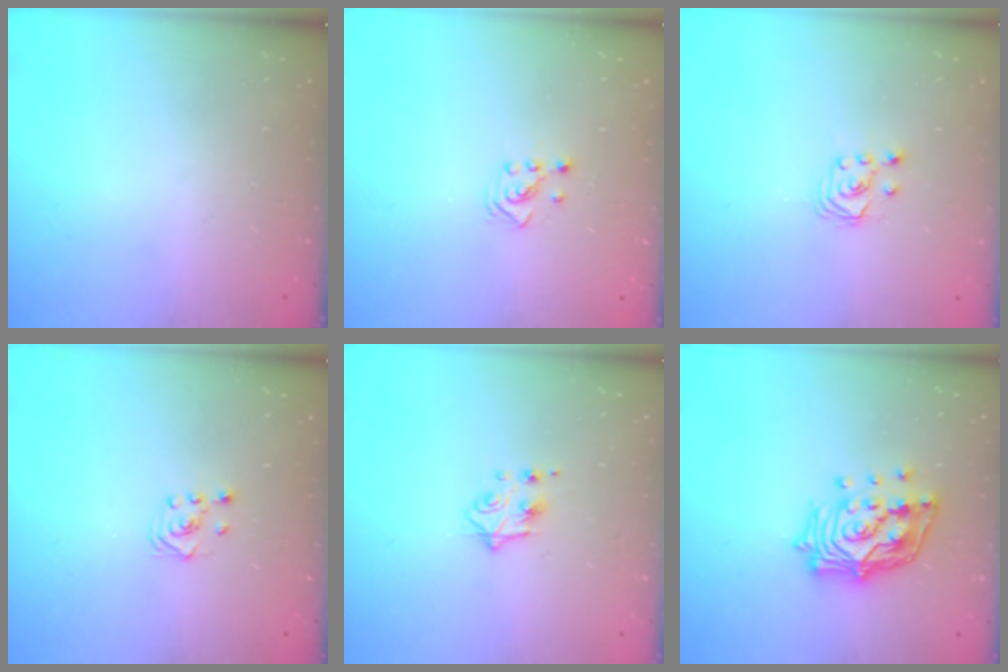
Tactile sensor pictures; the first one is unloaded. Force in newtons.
{"total": 2.5, "press": 2.4, "slide": 0.8}
{"total": 2.6, "press": 2.6, "slide": 0.3}
{"total": 2.3, "press": 2.2, "slide": 0.7}
{"total": 4.5, "press": 4.4, "slide": 0.9}
{"total": 18.2, "press": 18.0, "slide": 2.7}